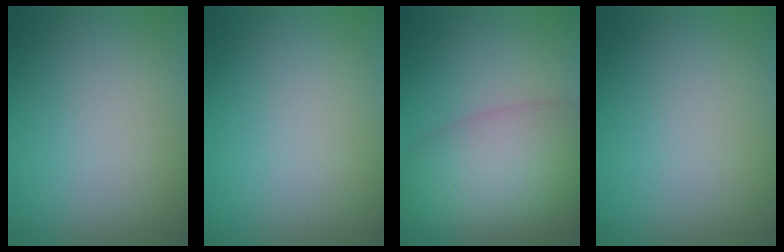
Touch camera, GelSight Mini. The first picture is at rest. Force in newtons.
{"total": 0.0}
{"total": 7.4, "press": 7.4, "slide": 0.2}
{"total": 0.0}